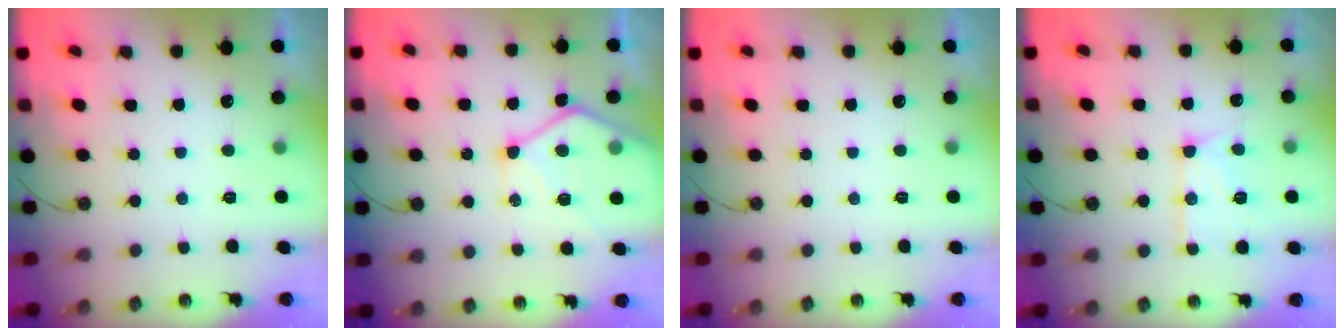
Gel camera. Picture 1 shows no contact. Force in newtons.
{"total": 13.3, "press": 13.2, "slide": 1.1}
{"total": 0.0}
{"total": 13.0, "press": 12.9, "slide": 1.1}